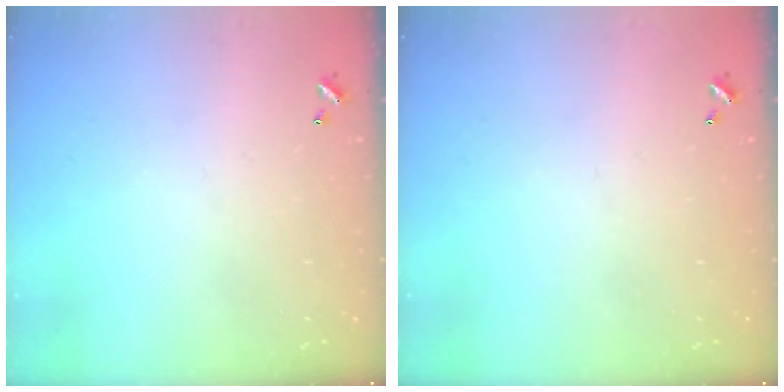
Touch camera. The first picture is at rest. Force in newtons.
{"total": 0.0}